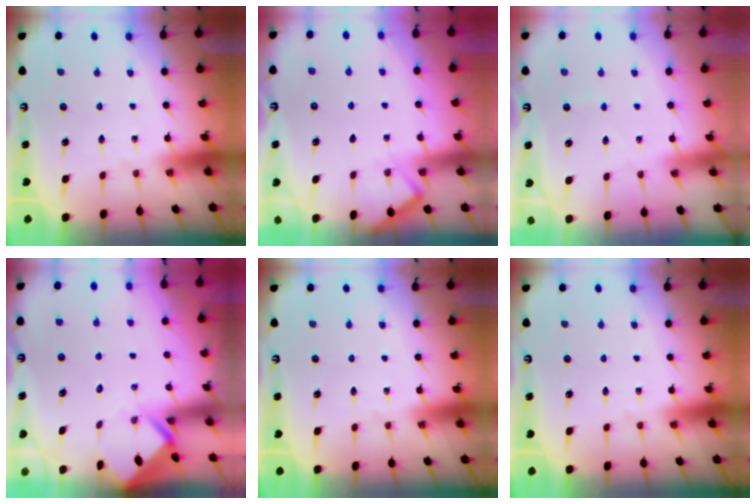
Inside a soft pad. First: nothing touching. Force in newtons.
{"total": 3.1, "press": 3.1, "slide": 0.5}
{"total": 2.6, "press": 2.5, "slide": 0.5}
{"total": 2.7, "press": 2.6, "slide": 0.3}
{"total": 0.0}
{"total": 0.0}